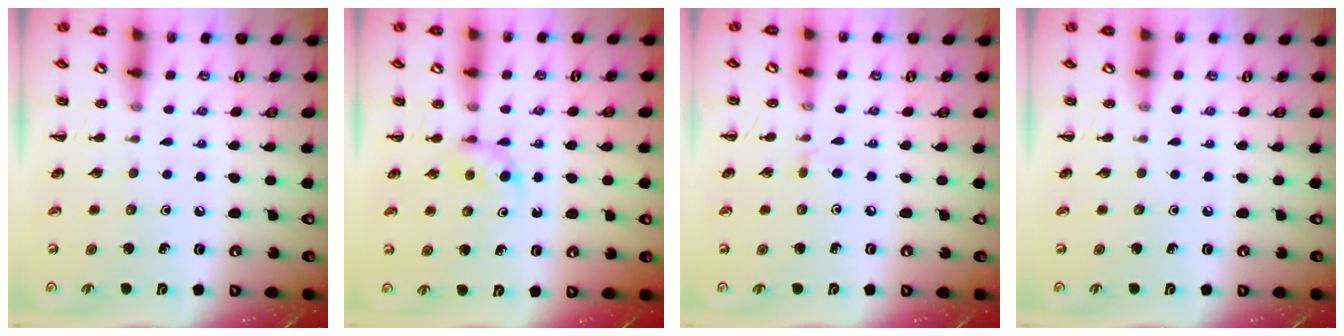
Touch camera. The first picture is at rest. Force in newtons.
{"total": 2.9, "press": 2.6, "slide": 1.2}
{"total": 3.8, "press": 3.5, "slide": 1.4}
{"total": 0.0}